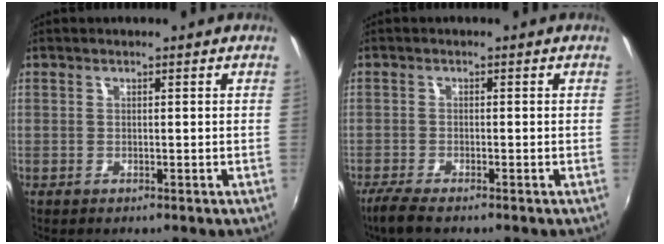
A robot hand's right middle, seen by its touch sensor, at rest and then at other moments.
{"total": 4.0, "force": [-3.2, 0.6, 2.4], "torque": [-0.066, -0.014, -0.063]}